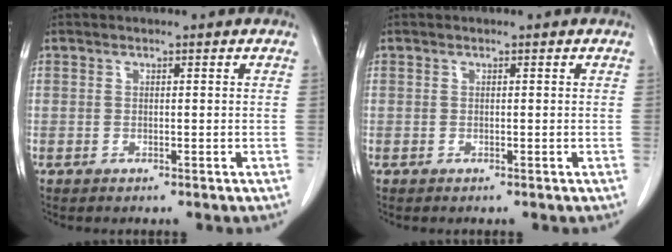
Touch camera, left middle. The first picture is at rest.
{"total": 0.0}